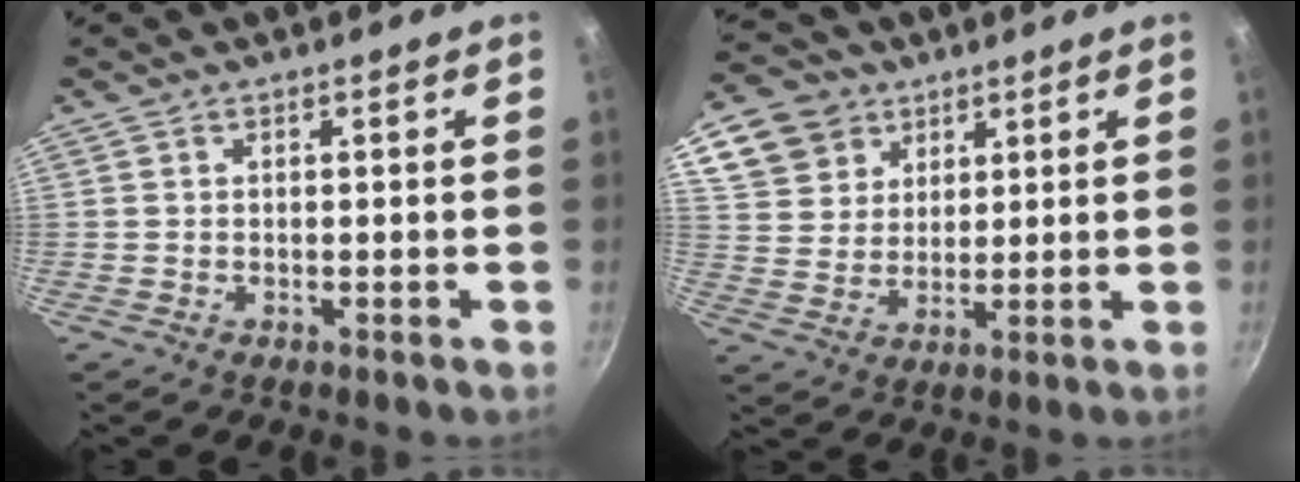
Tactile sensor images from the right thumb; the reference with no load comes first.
{"total": 11.3, "force": [6.1, 8.9, 3.4], "torque": [-0.043, -0.007, 0.111]}